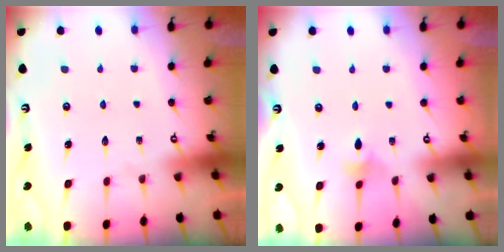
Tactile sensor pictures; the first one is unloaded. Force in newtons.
{"total": 3.3, "press": 3.2, "slide": 0.6}